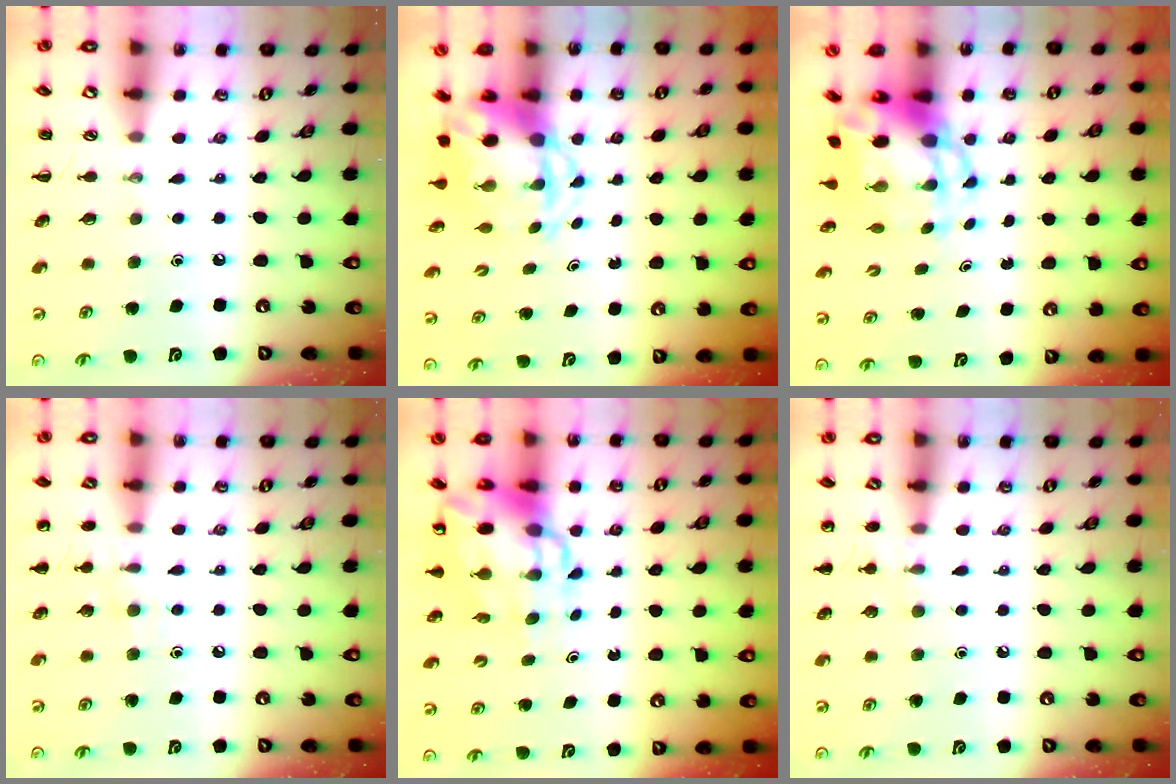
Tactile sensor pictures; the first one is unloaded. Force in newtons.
{"total": 4.5, "press": 4.4, "slide": 1.1}
{"total": 6.4, "press": 6.1, "slide": 1.9}
{"total": 7.5, "press": 7.3, "slide": 1.7}
{"total": 10.6, "press": 10.2, "slide": 2.9}
{"total": 6.3, "press": 6.0, "slide": 2.0}